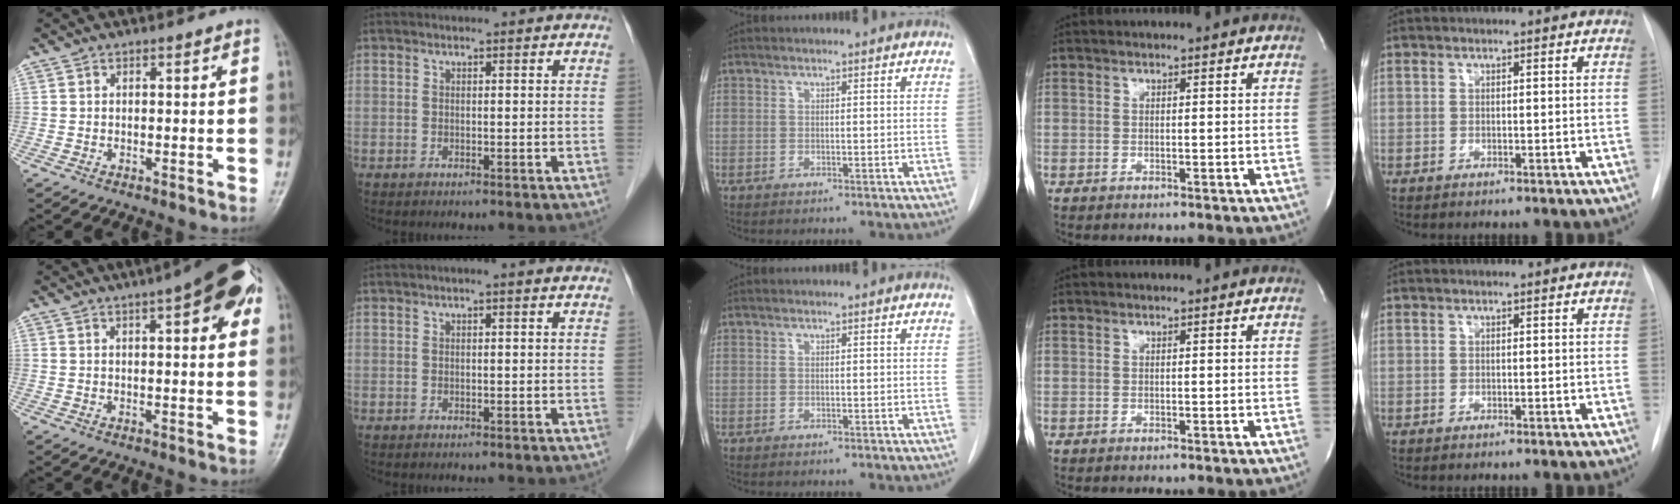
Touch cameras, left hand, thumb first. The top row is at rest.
{"thumb": {"total": 13.2, "force": [6.0, 4.3, 11.0], "torque": [-0.117, 0.005, 0.071]}, "index": {"total": 1.0, "force": [0.4, 0.1, 0.9], "torque": [-0.019, 0.008, 0.003]}}